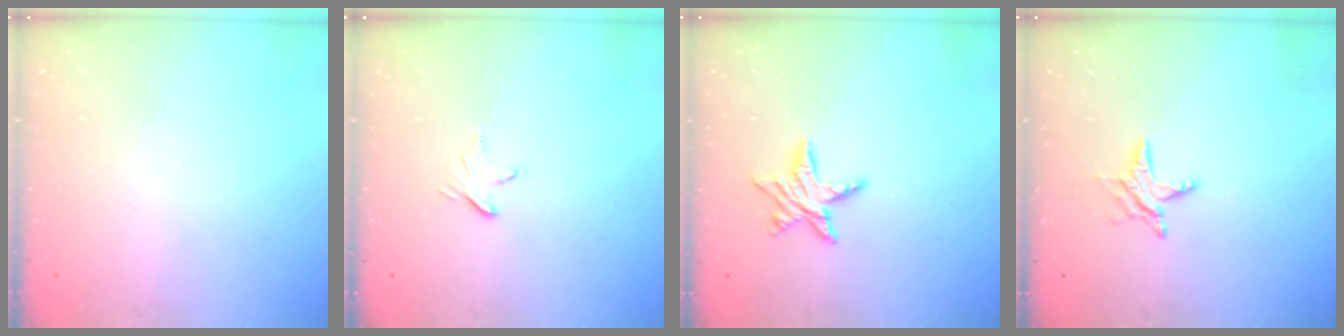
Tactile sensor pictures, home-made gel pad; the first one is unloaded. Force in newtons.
{"total": 3.6, "press": 3.5, "slide": 0.3}
{"total": 7.9, "press": 7.9, "slide": 0.5}
{"total": 5.8, "press": 5.7, "slide": 0.6}